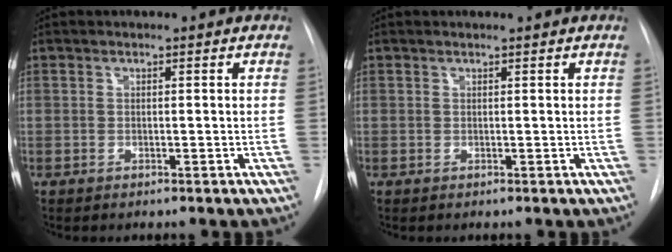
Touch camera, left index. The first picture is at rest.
{"total": 1.3, "force": [1.2, 0.1, 0.3], "torque": [-0.011, 0.012, 0.016]}